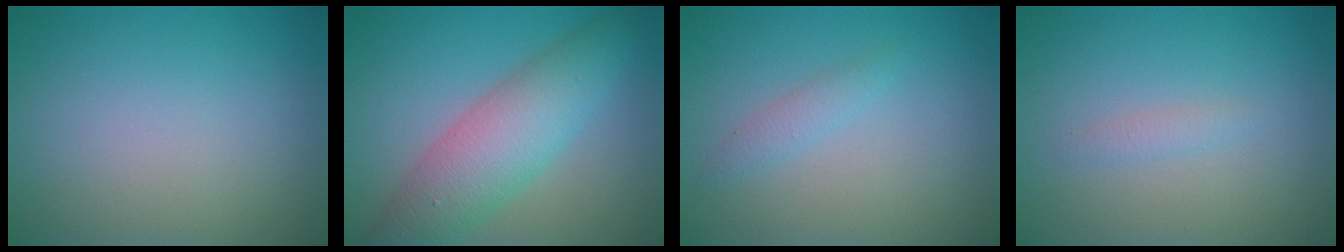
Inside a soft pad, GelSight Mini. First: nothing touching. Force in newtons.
{"total": 6.5, "press": 6.5, "slide": 0.2}
{"total": 1.3, "press": 1.3, "slide": 0.0}
{"total": 0.9, "press": 0.9, "slide": 0.0}